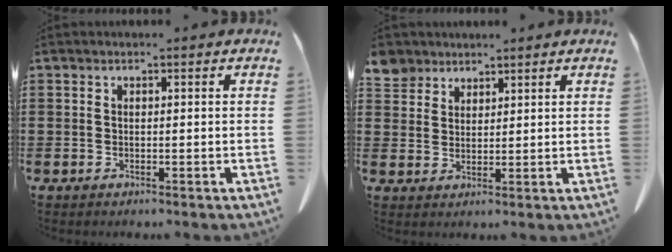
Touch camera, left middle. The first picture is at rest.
{"total": 4.1, "force": [3.4, 2.1, 0.7], "torque": [-0.028, -0.001, 0.067]}